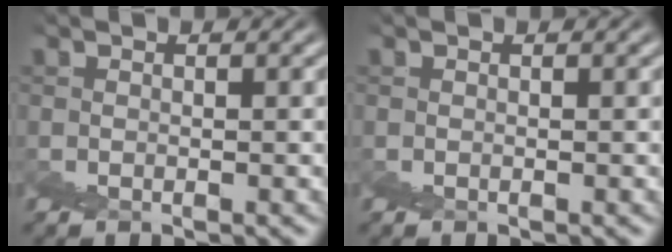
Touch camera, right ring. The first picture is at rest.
{"total": 0.0}